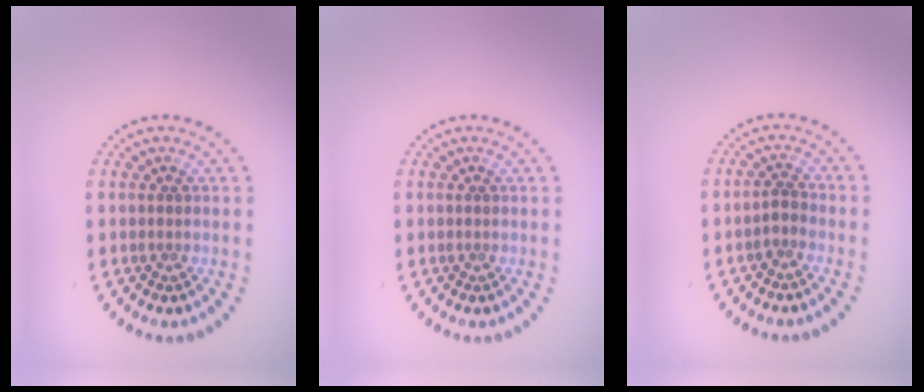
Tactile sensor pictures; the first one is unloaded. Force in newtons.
{"total": 0.0}
{"total": 1.0, "press": 0.8, "slide": 0.6}